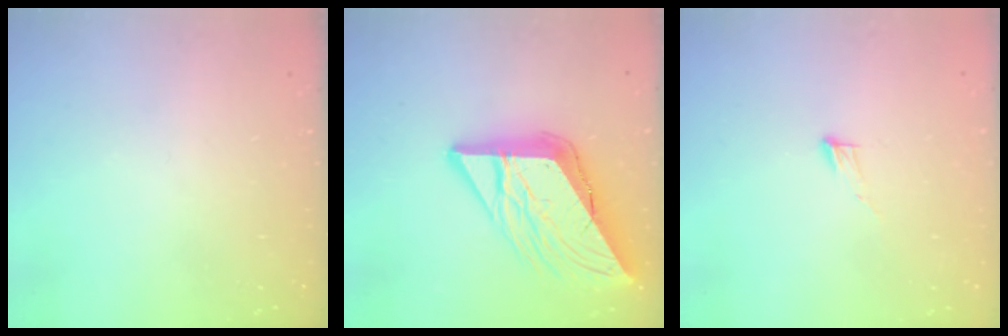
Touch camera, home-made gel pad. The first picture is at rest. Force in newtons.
{"total": 17.8, "press": 17.7, "slide": 2.2}
{"total": 3.7, "press": 3.7, "slide": 0.3}